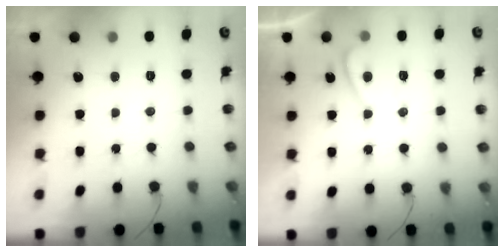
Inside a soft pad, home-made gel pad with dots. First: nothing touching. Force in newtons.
{"total": 2.1, "press": 2.0, "slide": 0.7}